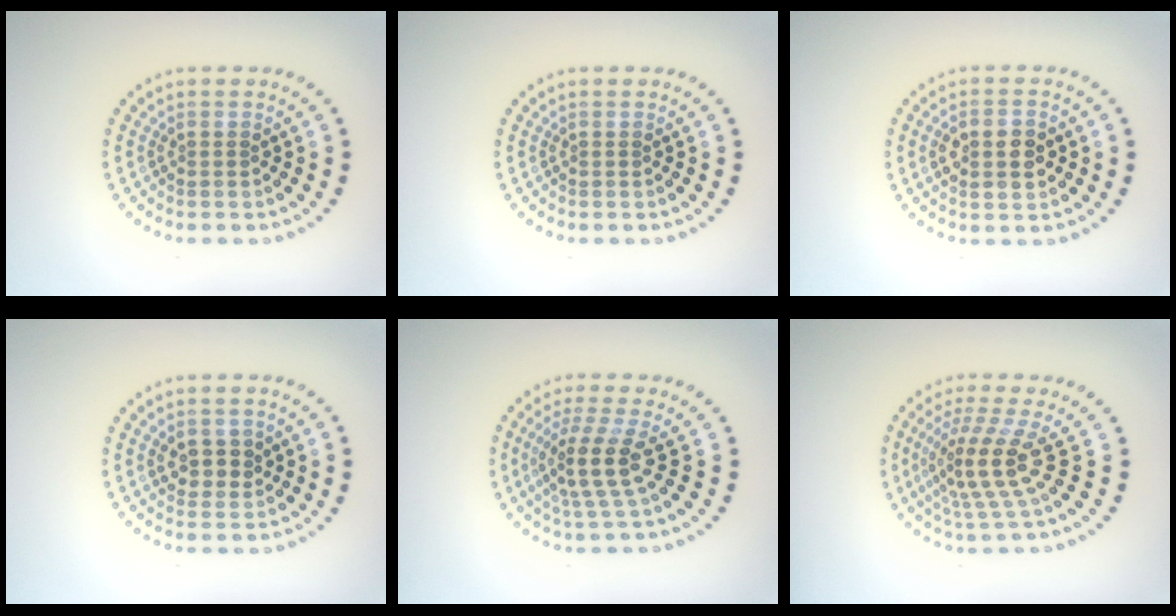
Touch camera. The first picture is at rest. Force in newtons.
{"total": 0.0}
{"total": 3.0, "press": 3.0, "slide": 0.0}
{"total": 2.2, "press": 2.1, "slide": 0.7}
{"total": 3.7, "press": 2.7, "slide": 2.5}
{"total": 4.5, "press": 3.1, "slide": 3.2}